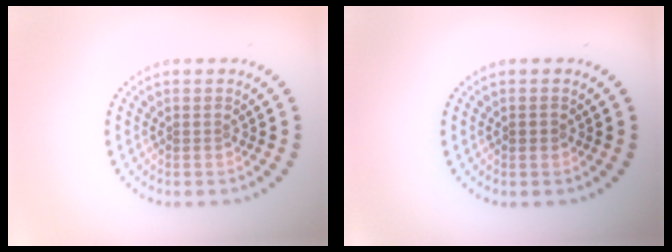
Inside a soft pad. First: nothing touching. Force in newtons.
{"total": 0.8, "press": 0.8, "slide": 0.1}